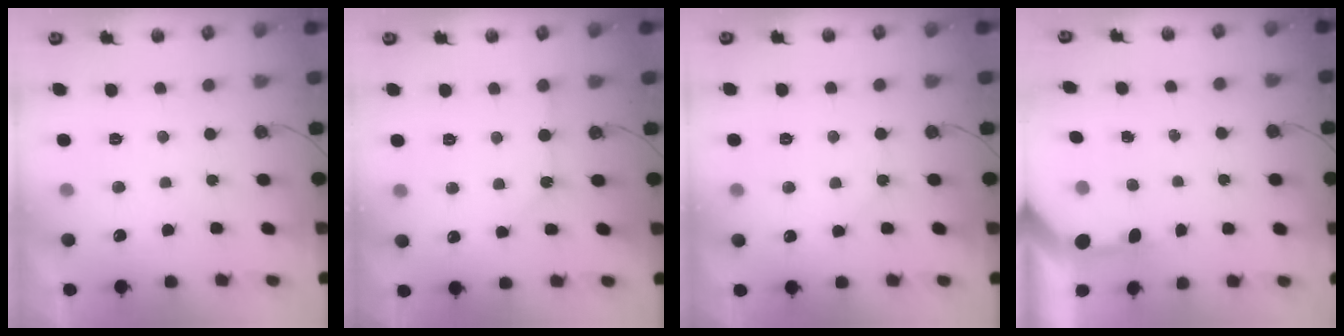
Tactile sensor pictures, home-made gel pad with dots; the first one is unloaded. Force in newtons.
{"total": 1.4, "press": 1.4, "slide": 0.2}
{"total": 3.7, "press": 3.6, "slide": 0.7}
{"total": 3.4, "press": 3.4, "slide": 0.3}